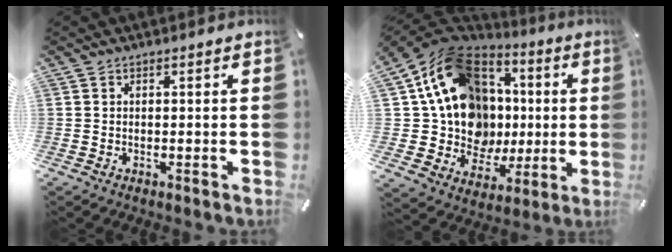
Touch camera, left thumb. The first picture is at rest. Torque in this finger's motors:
{"motor_torque": [1.85, 3.00, 2.52, -0.13, 0.30]}